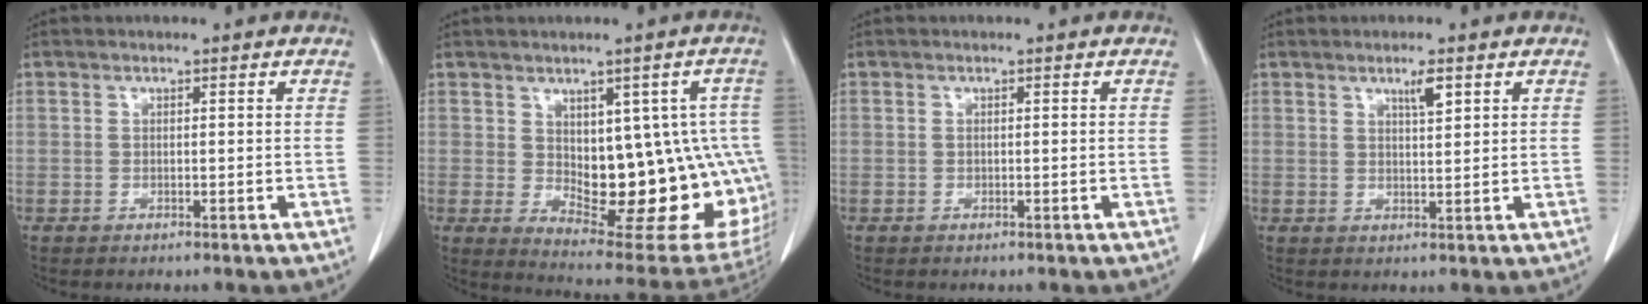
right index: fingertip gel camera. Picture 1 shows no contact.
{"total": 18.8, "force": [-1.0, 8.0, 17.0], "torque": [-0.151, 0.014, 0.019]}
{"total": 0.0}
{"total": 2.8, "force": [1.6, 0.3, 2.2], "torque": [-0.042, -0.004, 0.027]}